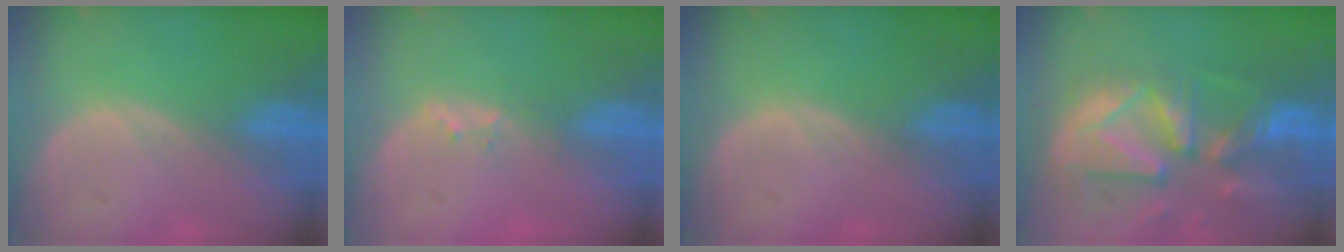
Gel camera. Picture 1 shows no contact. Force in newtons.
{"total": 1.7, "press": 1.5, "slide": 0.9}
{"total": 0.0}
{"total": 13.3, "press": 11.4, "slide": 6.9}